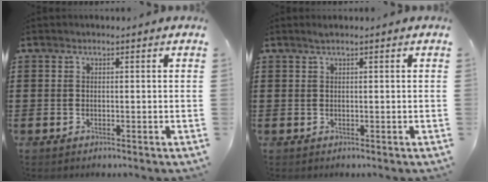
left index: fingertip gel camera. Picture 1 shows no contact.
{"total": 0.7, "force": [0.5, 0.0, 0.6], "torque": [-0.010, 0.000, 0.009]}